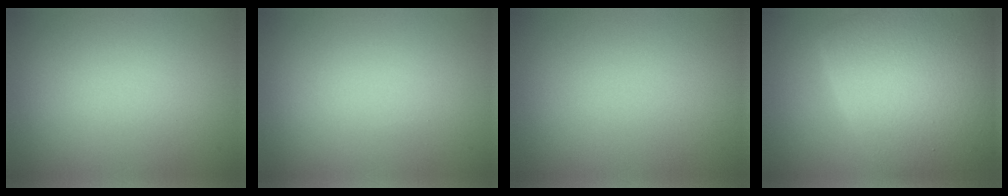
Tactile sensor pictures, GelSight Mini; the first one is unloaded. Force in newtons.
{"total": 0.0}
{"total": 0.0}
{"total": 11.8, "press": 11.8, "slide": 0.6}